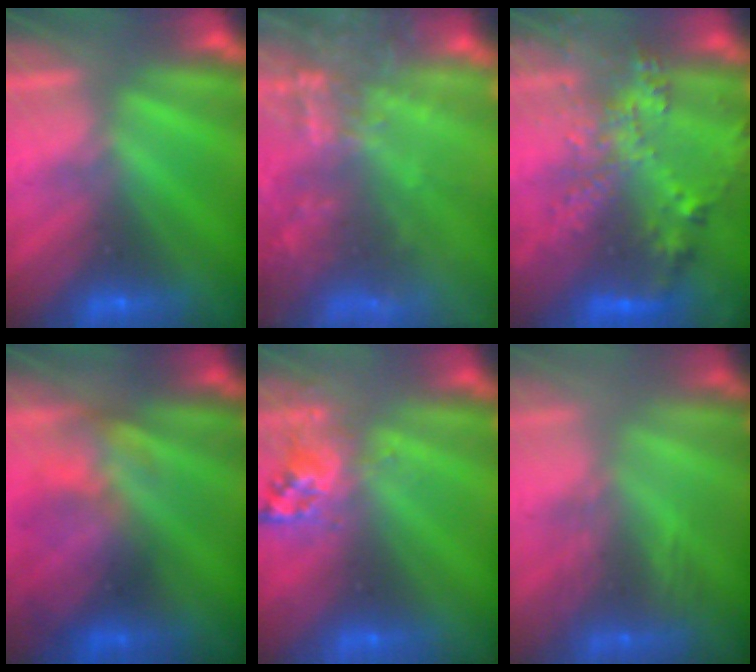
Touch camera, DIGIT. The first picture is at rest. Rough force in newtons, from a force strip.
{"total": 7.4}
{"total": 7.3}
{"total": 4.2}
{"total": 2.6}
{"total": 3.4}